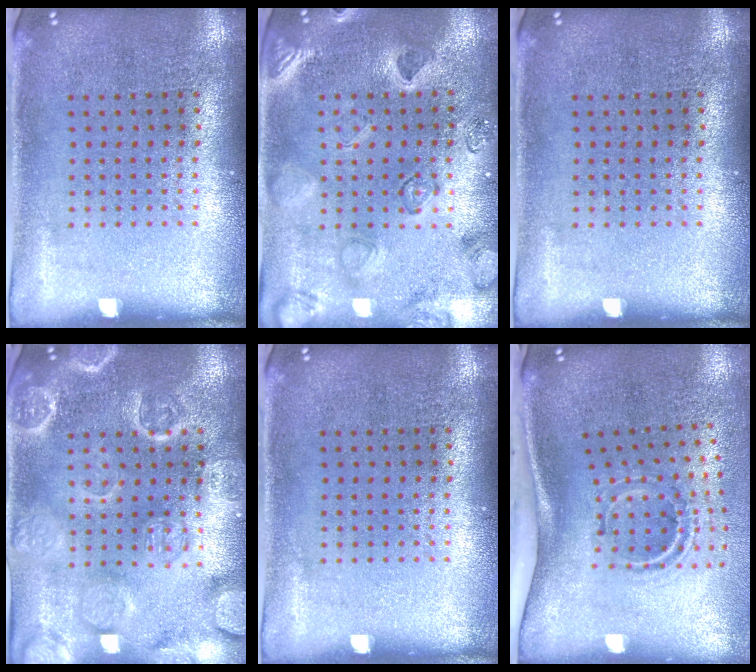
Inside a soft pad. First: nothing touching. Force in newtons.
{"total": 2.3, "press": 2.2, "slide": 0.8}
{"total": 0.0}
{"total": 3.6, "press": 3.5, "slide": 0.8}
{"total": 0.0}
{"total": 2.2, "press": 1.2, "slide": 1.9}